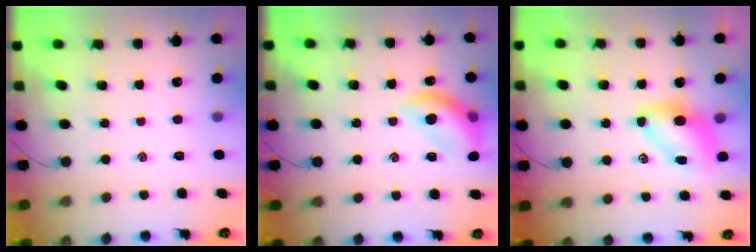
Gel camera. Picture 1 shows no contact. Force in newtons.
{"total": 14.0, "press": 13.8, "slide": 2.3}
{"total": 7.2, "press": 7.1, "slide": 0.9}